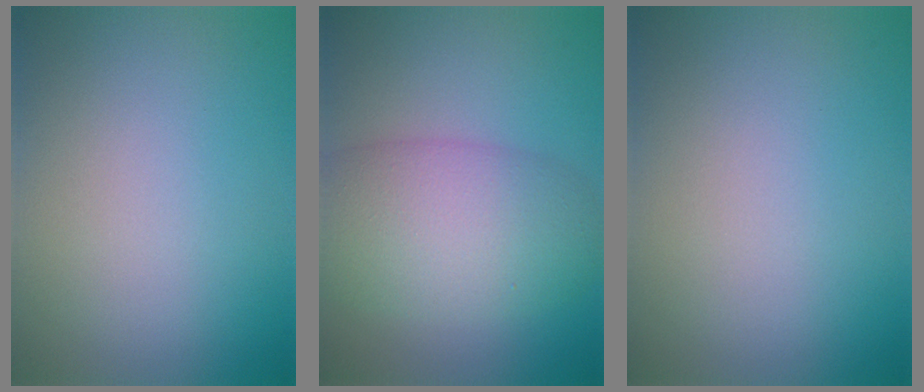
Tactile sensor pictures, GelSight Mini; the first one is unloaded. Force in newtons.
{"total": 7.3, "press": 7.3, "slide": 0.2}
{"total": 0.0}